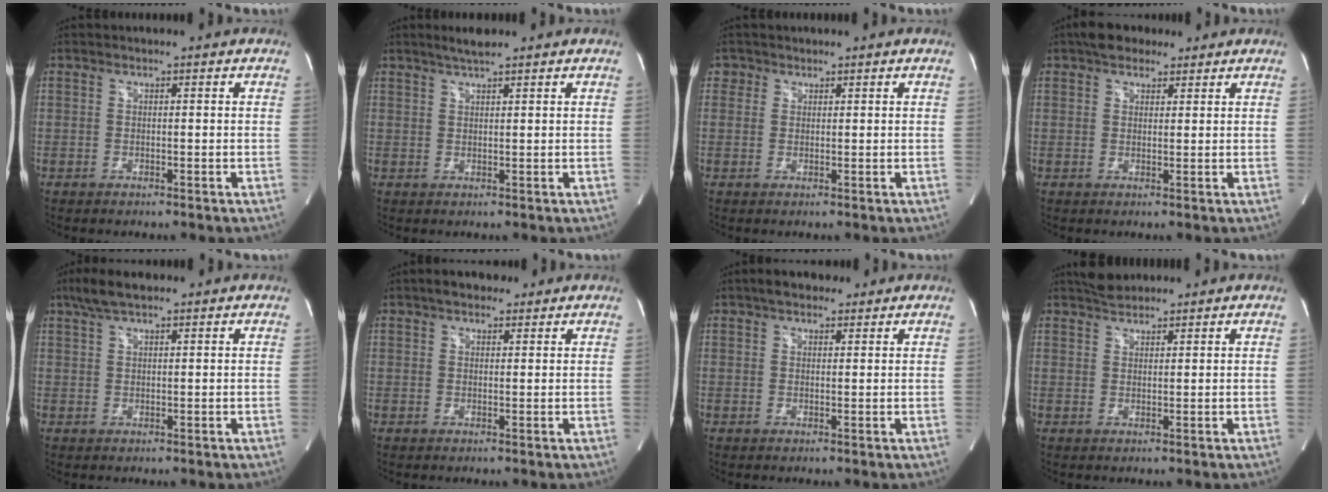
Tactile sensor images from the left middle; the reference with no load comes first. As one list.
[{"total": 3.0, "force": [2.4, 0.2, 1.7], "torque": [-0.040, 0.007, 0.046]}, {"total": 1.5, "force": [0.9, 1.2, -0.1], "torque": [0.015, 0.004, 0.010]}, {"total": 5.3, "force": [4.0, 2.8, 2.2], "torque": [-0.038, 0.024, 0.068]}, {"total": 4.8, "force": [3.5, 1.4, 3.0], "torque": [-0.068, 0.021, 0.066]}, {"total": 4.4, "force": [3.2, 2.2, 2.2], "torque": [-0.041, 0.020, 0.053]}, {"total": 5.0, "force": [3.7, 2.3, 2.5], "torque": [-0.046, 0.023, 0.062]}, {"total": 3.5, "force": [3.1, 1.2, 0.9], "torque": [-0.021, 0.018, 0.055]}]